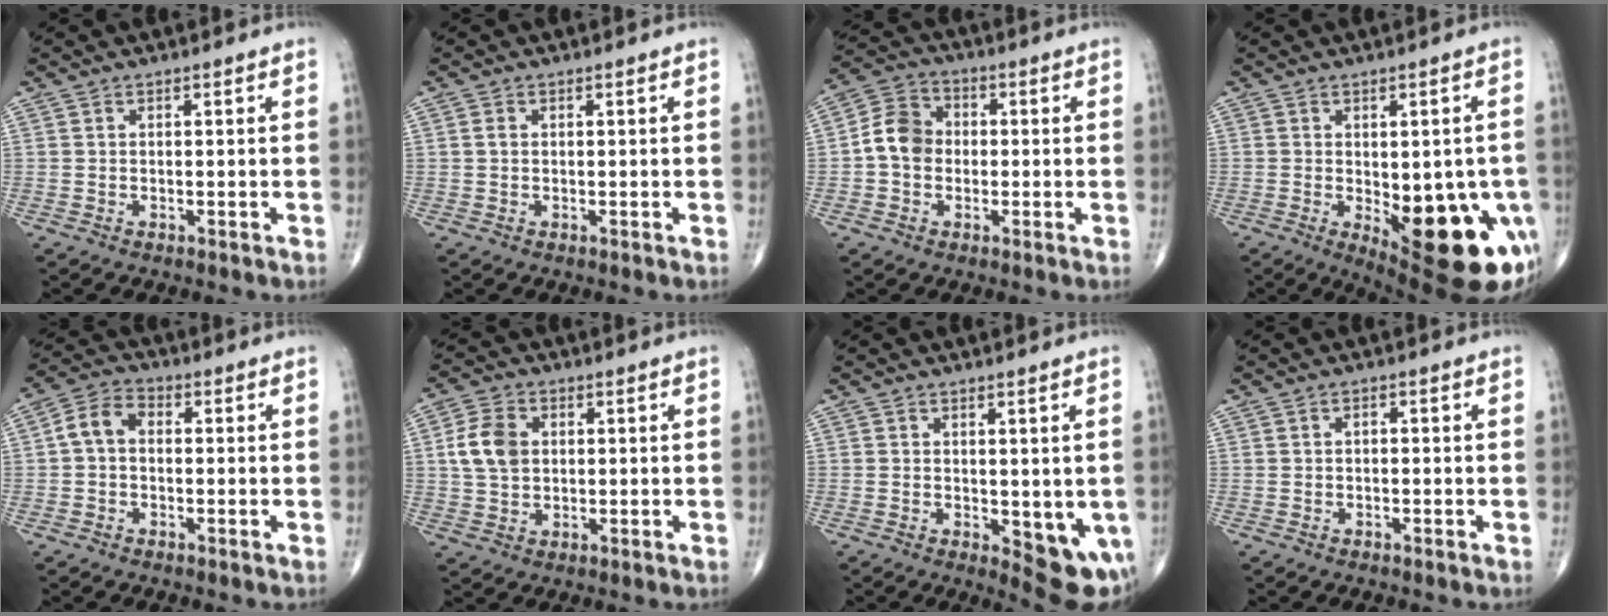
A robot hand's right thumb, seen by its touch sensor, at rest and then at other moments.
{"total": 1.0, "force": [0.1, 0.7, 0.6], "torque": [-0.012, 0.000, 0.003]}
{"total": 7.7, "force": [-0.6, 6.4, 4.3], "torque": [-0.064, 0.027, -0.025]}
{"total": 19.1, "force": [-5.5, 7.7, 16.6], "torque": [-0.145, -0.006, -0.045]}
{"total": 5.9, "force": [0.1, 4.2, 4.1], "torque": [-0.070, 0.021, -0.009]}
{"total": 7.5, "force": [1.2, 5.4, 5.0], "torque": [-0.089, 0.003, 0.021]}
{"total": 8.4, "force": [-1.8, 3.5, 7.5], "torque": [-0.068, -0.015, -0.012]}
{"total": 0.7, "force": [-0.1, 0.5, 0.4], "torque": [-0.001, 0.003, -0.006]}